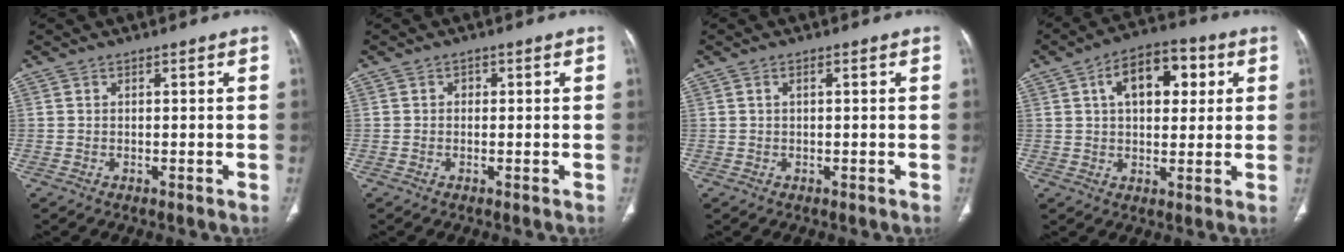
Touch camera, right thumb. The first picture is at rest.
{"total": 0.8, "force": [0.0, 0.7, 0.4], "torque": [0.001, 0.003, -0.004]}
{"total": 0.8, "force": [0.2, 0.3, 0.7], "torque": [-0.017, 0.004, 0.003]}
{"total": 12.4, "force": [3.8, 7.1, 9.4], "torque": [-0.113, 0.011, 0.053]}